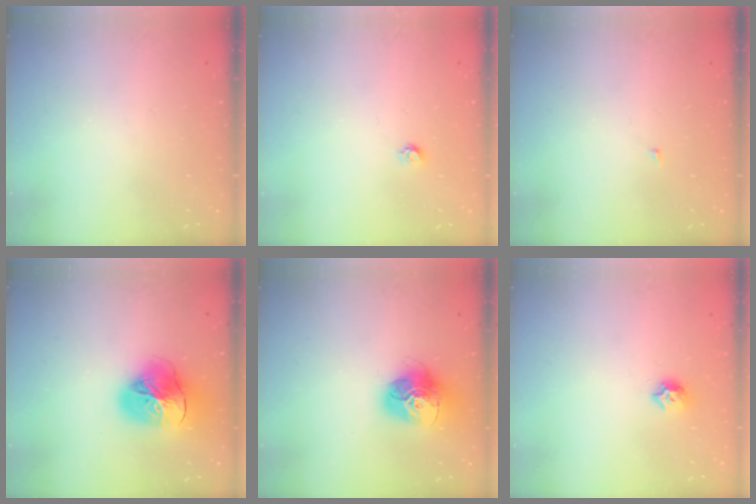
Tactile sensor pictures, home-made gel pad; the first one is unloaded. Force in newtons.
{"total": 3.5, "press": 3.4, "slide": 0.4}
{"total": 1.4, "press": 1.3, "slide": 0.1}
{"total": 23.3, "press": 23.2, "slide": 2.4}
{"total": 16.0, "press": 16.0, "slide": 1.5}
{"total": 6.4, "press": 6.4, "slide": 0.3}